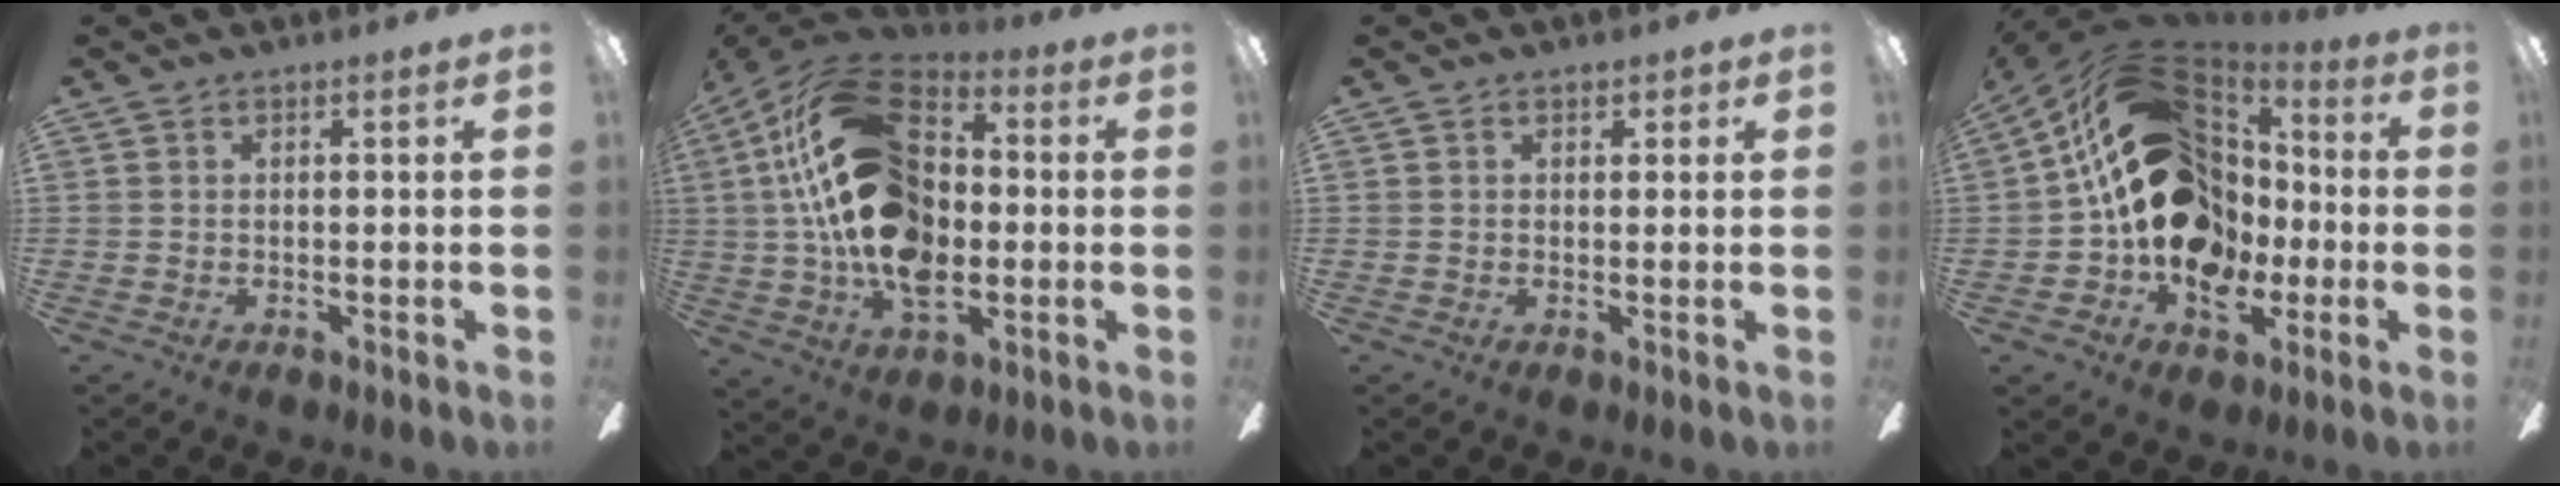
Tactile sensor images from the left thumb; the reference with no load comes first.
{"total": 27.2, "force": [2.4, 16.9, 21.2], "torque": [-0.418, 0.014, 0.044]}
{"total": 1.5, "force": [0.5, 1.3, 0.6], "torque": [-0.006, 0.001, 0.007]}
{"total": 23.2, "force": [2.0, 17.4, 15.2], "torque": [-0.281, 0.002, 0.041]}